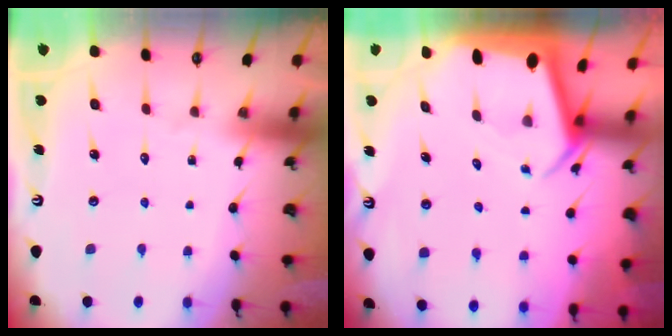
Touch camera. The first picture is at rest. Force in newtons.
{"total": 2.6, "press": 2.6, "slide": 0.2}